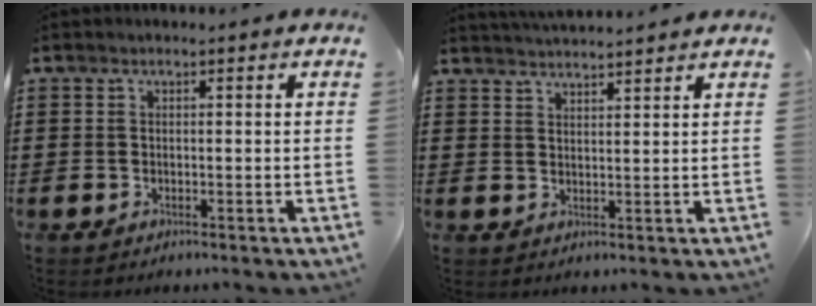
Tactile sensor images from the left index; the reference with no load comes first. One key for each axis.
{"total": 2.6, "fx": 2.6, "fy": -0.4, "fz": 0.1, "tx": -0.008, "ty": -0.011, "tz": 0.049}